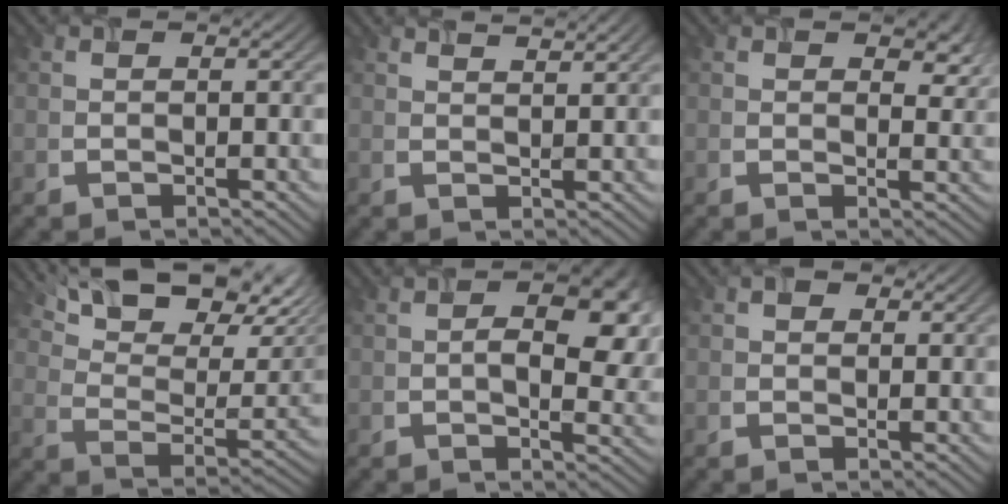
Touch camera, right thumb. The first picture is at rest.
{"total": 2.6, "force": [2.2, 0.2, 1.3], "torque": [-0.013, 0.004, 0.035]}
{"total": 4.0, "force": [2.3, 2.4, 2.3], "torque": [-0.034, -0.004, 0.038]}
{"total": 16.8, "force": [11.4, 6.6, 10.5], "torque": [-0.205, 0.018, 0.172]}
{"total": 7.8, "force": [0.7, 4.2, 6.5], "torque": [-0.078, -0.002, 0.007]}
{"total": 1.6, "force": [0.8, 1.3, 0.5], "torque": [-0.008, -0.001, 0.006]}